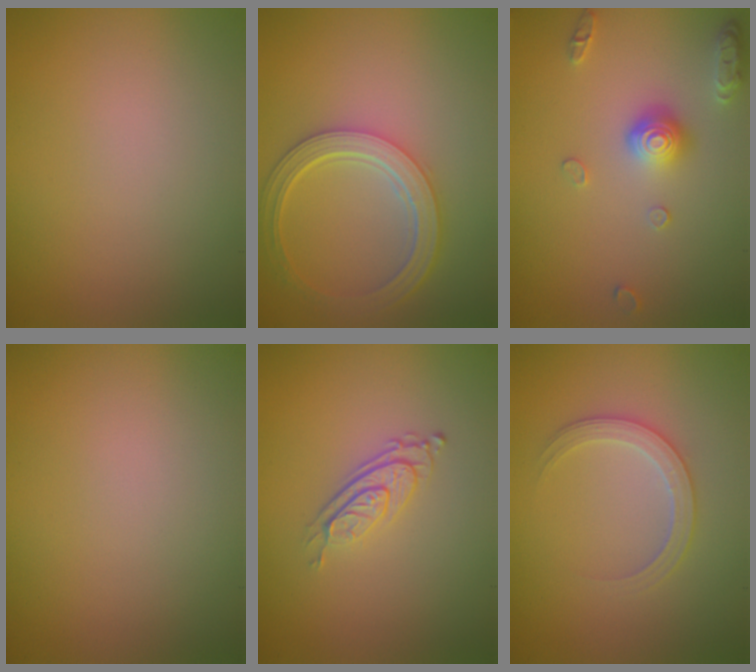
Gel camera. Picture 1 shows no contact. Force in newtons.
{"total": 4.9, "press": 3.8, "slide": 3.0}
{"total": 3.0, "press": 2.9, "slide": 0.7}
{"total": 0.0}
{"total": 2.9, "press": 1.9, "slide": 2.2}
{"total": 2.5, "press": 2.5, "slide": 0.3}